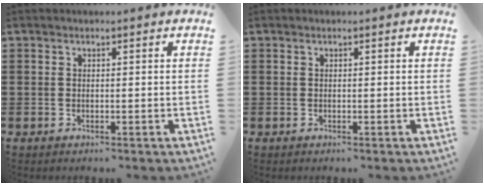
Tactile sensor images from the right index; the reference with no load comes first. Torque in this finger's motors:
{"motor_torque": [0.11, 0.12, 0.00, 0.01]}